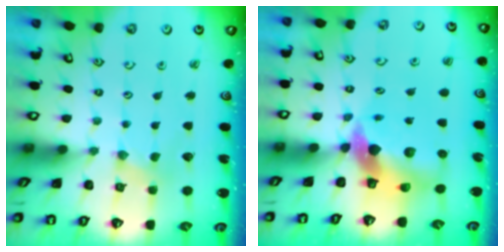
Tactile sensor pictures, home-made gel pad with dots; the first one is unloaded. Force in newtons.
{"total": 10.9, "press": 10.8, "slide": 1.4}